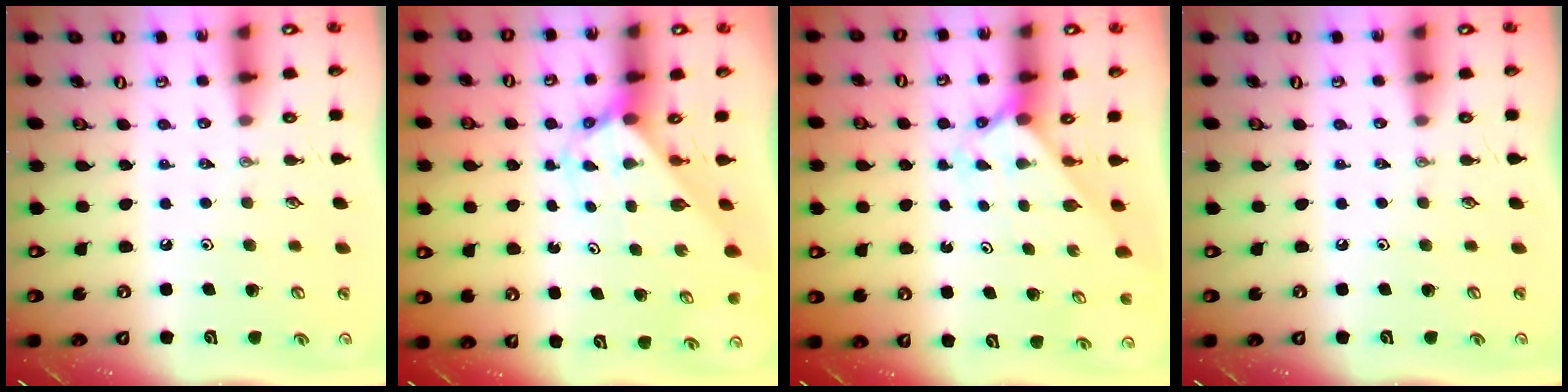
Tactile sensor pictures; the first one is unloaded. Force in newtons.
{"total": 2.4, "press": 2.4, "slide": 0.2}
{"total": 1.9, "press": 1.9, "slide": 0.2}
{"total": 0.0}